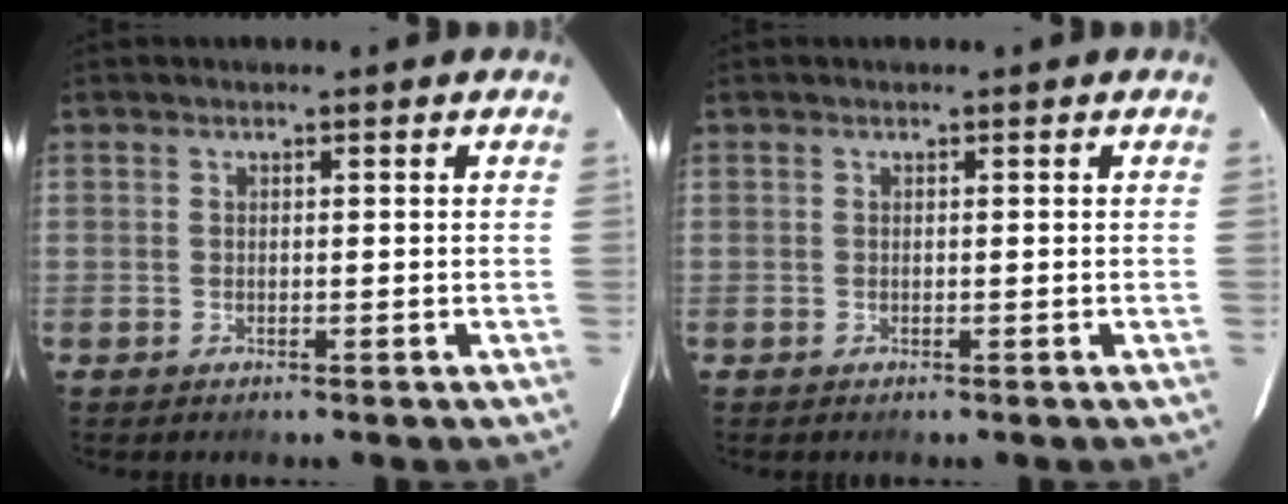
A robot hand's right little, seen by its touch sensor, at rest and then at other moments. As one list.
[{"total": 0.0}]